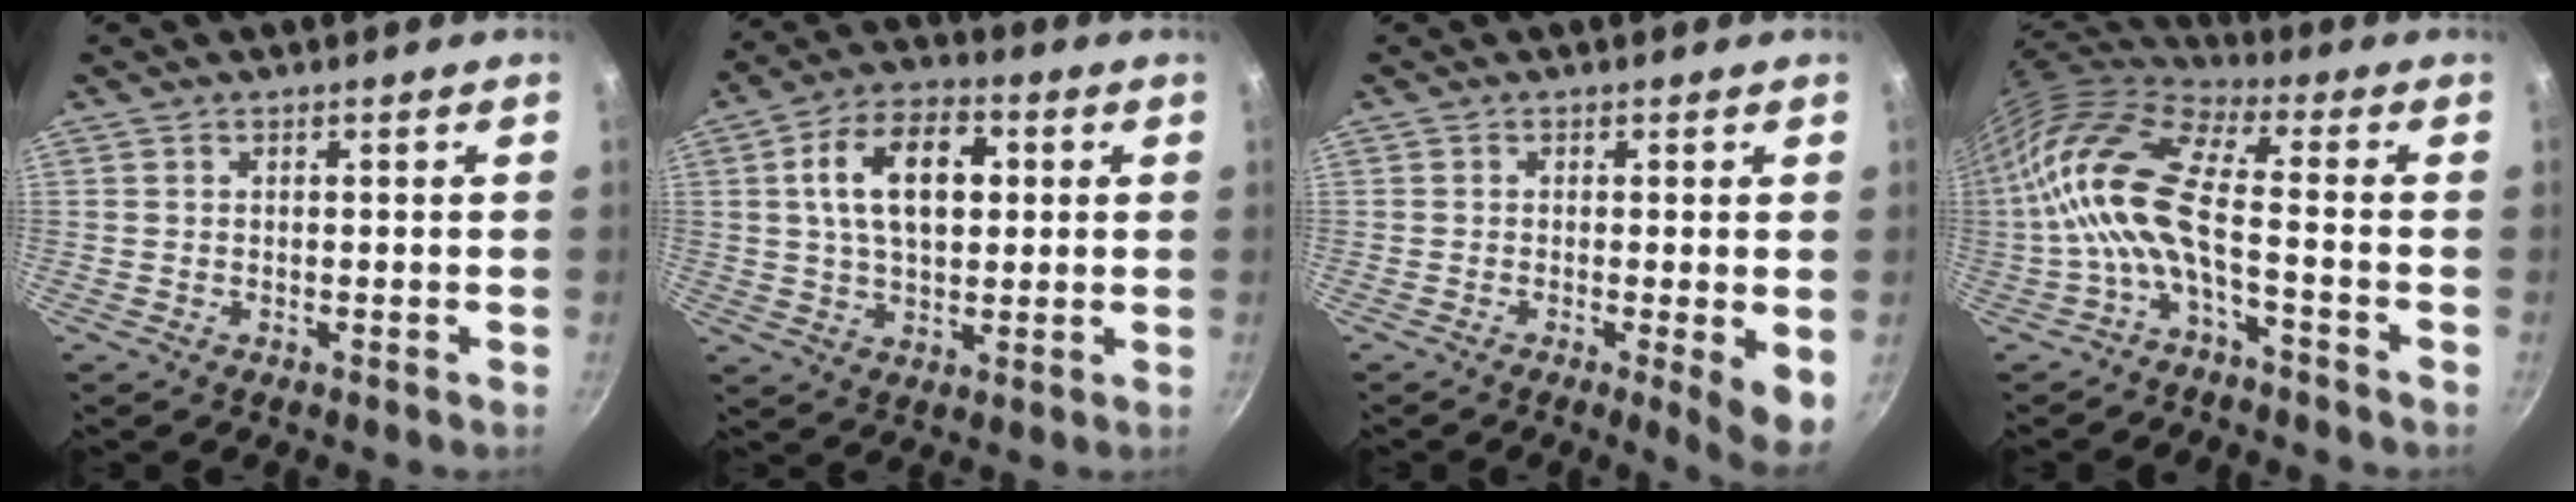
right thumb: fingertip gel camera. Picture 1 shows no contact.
{"total": 13.8, "force": [2.7, 8.3, 10.6], "torque": [-0.158, 0.013, 0.038]}
{"total": 5.4, "force": [-0.8, 0.7, 5.3], "torque": [-0.069, -0.011, -0.011]}
{"total": 14.9, "force": [-2.9, 5.4, 13.5], "torque": [-0.289, 0.034, -0.067]}